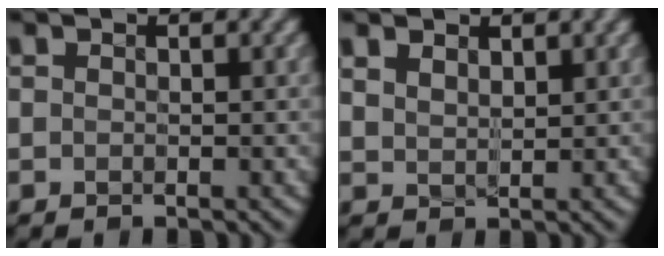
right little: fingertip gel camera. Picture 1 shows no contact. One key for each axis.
{"total": 2.5, "fx": 1.6, "fy": 1.3, "fz": 1.3, "tx": -0.031, "ty": 0.006, "tz": 0.028}